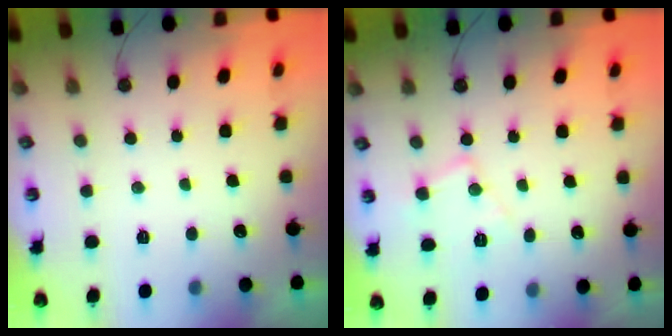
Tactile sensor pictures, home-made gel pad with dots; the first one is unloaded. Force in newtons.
{"total": 8.5, "press": 8.5, "slide": 0.6}